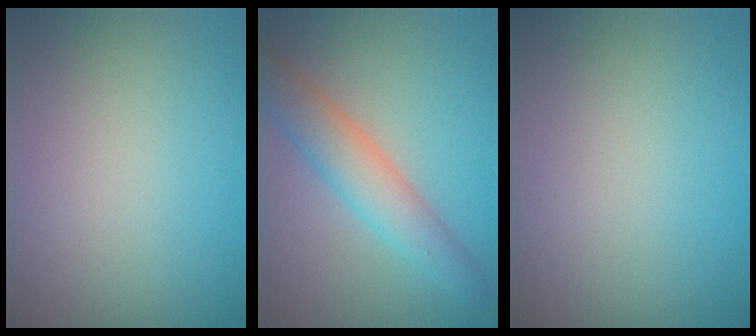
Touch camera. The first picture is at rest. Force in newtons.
{"total": 4.2, "press": 4.2, "slide": 0.2}
{"total": 0.0}